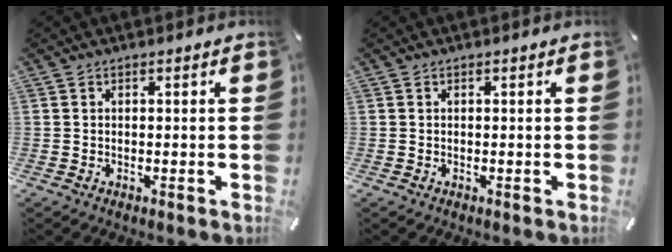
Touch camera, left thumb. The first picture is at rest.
{"total": 0.0}